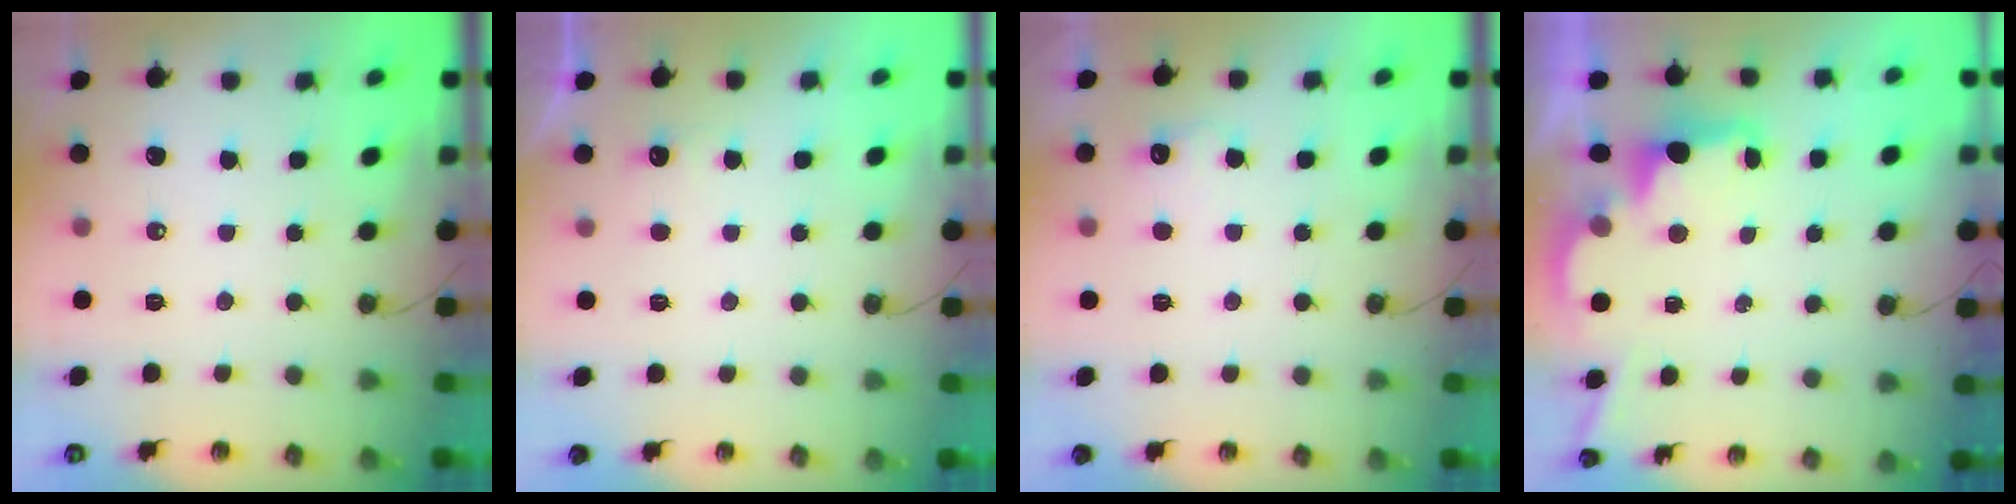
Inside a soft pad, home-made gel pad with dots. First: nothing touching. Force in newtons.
{"total": 4.1, "press": 3.9, "slide": 1.1}
{"total": 7.4, "press": 7.3, "slide": 1.4}
{"total": 2.5, "press": 2.4, "slide": 0.8}